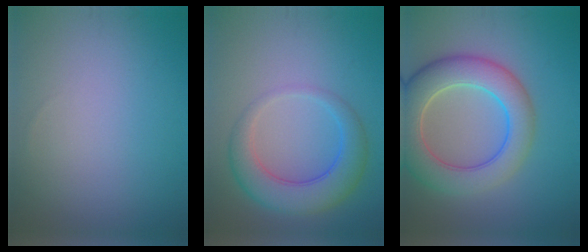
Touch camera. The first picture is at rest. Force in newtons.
{"total": 5.5, "press": 5.5, "slide": 0.3}
{"total": 8.0, "press": 7.9, "slide": 0.6}